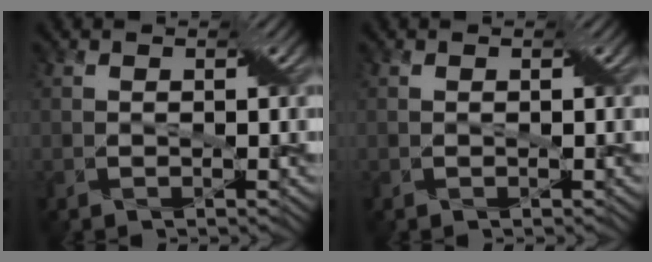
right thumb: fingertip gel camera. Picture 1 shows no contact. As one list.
[{"total": 0.0}]